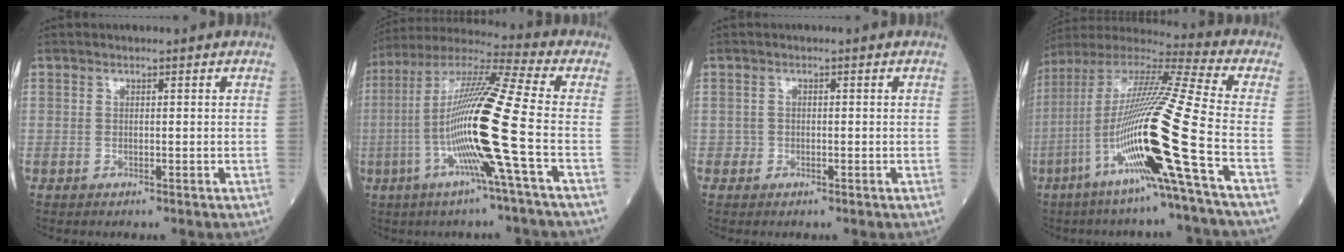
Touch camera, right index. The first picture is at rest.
{"total": 17.2, "force": [-4.0, -1.8, 16.6], "torque": [-0.323, -0.003, -0.090]}
{"total": 0.8, "force": [-0.3, 0.7, 0.1], "torque": [0.003, 0.005, -0.008]}
{"total": 21.8, "force": [-7.6, -1.8, 20.3], "torque": [-0.417, -0.024, -0.157]}